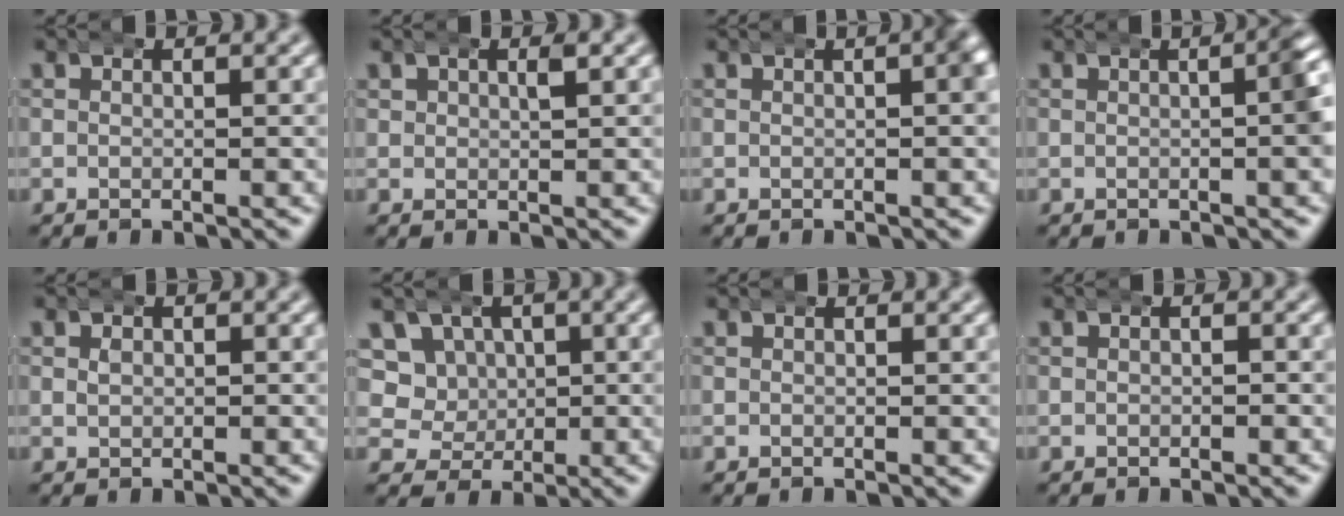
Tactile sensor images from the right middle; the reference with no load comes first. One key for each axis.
{"total": 1.2, "fx": 0.8, "fy": 0.5, "fz": 0.7, "tx": -0.016, "ty": 0.003, "tz": 0.018}
{"total": 2.6, "fx": 0.7, "fy": 0.9, "fz": 2.3, "tx": -0.017, "ty": 0.012, "tz": 0.003}
{"total": 5.1, "fx": 0.9, "fy": 1.8, "fz": 4.7, "tx": -0.043, "ty": 0.021, "tz": 0.003}
{"total": 1.1, "fx": 0.2, "fy": 0.9, "fz": 0.7, "tx": -0.014, "ty": 0.001, "tz": 0.007}
{"total": 9.9, "fx": 1.3, "fy": 9.2, "fz": 3.4, "tx": -0.100, "ty": -0.023, "tz": 0.017}
{"total": 0.0}
{"total": 0.6, "fx": -0.1, "fy": 0.5, "fz": 0.4, "tx": -0.005, "ty": 0.002, "tz": -0.002}